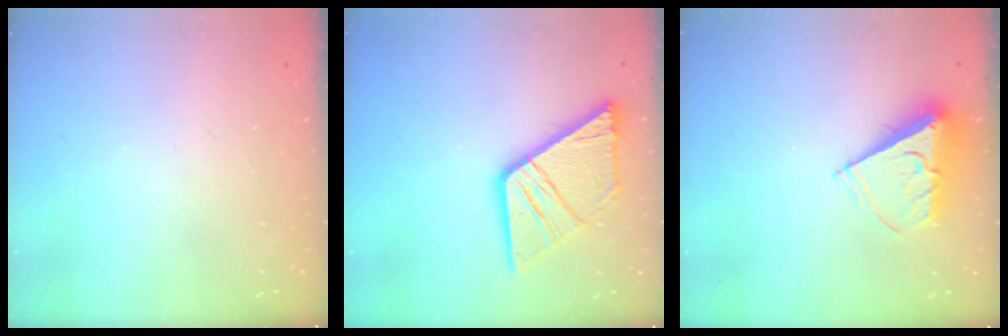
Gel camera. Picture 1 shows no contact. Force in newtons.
{"total": 16.7, "press": 16.6, "slide": 1.9}
{"total": 7.5, "press": 7.5, "slide": 0.5}